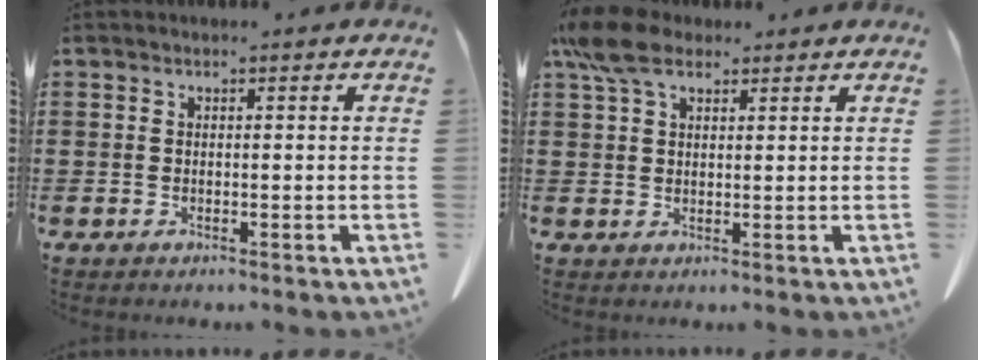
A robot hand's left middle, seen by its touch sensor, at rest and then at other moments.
{"total": 6.2, "force": [4.2, 3.0, 3.5], "torque": [-0.075, 0.000, 0.078]}